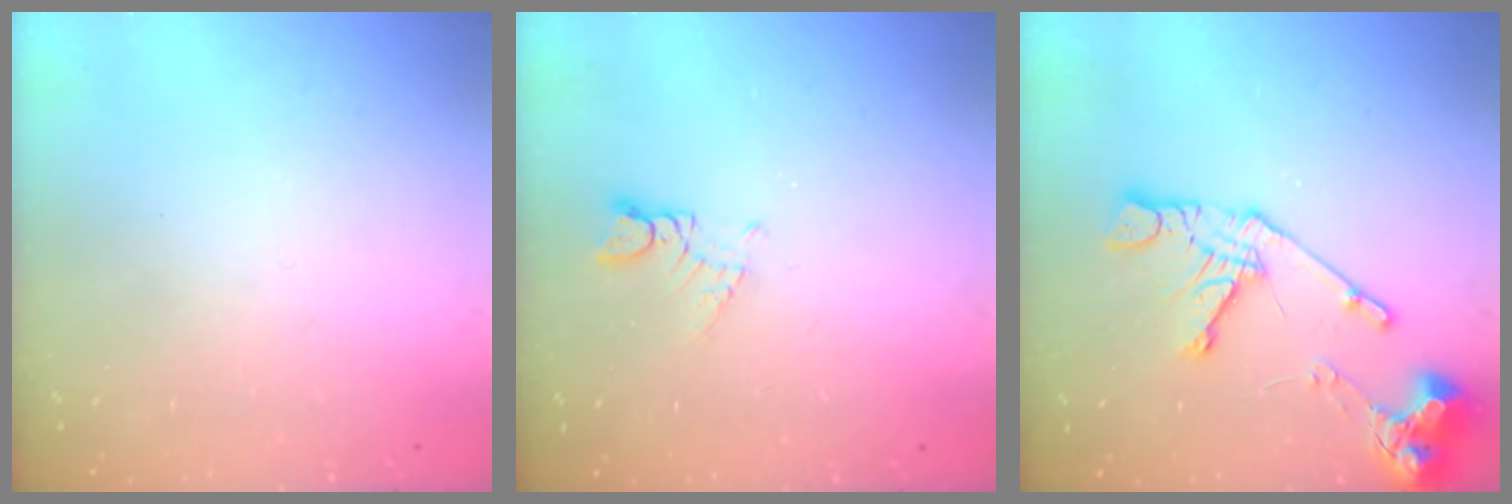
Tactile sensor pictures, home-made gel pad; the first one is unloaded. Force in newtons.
{"total": 2.3, "press": 2.3, "slide": 0.3}
{"total": 13.8, "press": 13.7, "slide": 1.5}